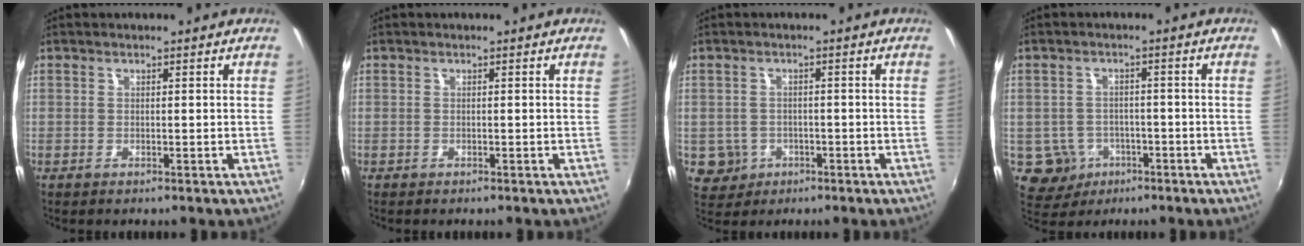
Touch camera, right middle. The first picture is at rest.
{"total": 0.0}
{"total": 4.7, "force": [-1.4, 4.4, 1.0], "torque": [-0.032, 0.003, -0.013]}
{"total": 6.6, "force": [-2.7, 5.9, 1.6], "torque": [-0.051, 0.005, -0.029]}